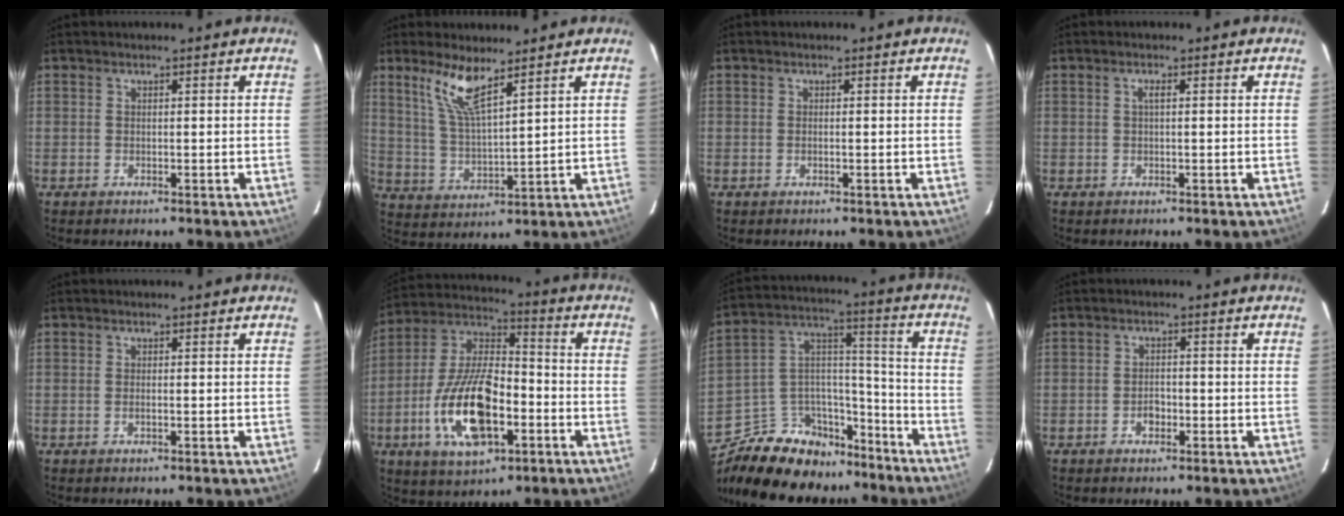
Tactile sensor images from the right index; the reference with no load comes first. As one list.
[{"total": 8.2, "force": [5.6, 1.3, 5.9], "torque": [-0.118, -0.002, 0.119]}, {"total": 0.0}, {"total": 1.0, "force": [0.2, 0.0, 0.9], "torque": [-0.018, 0.003, 0.002]}, {"total": 0.6, "force": [-0.2, 0.0, 0.5], "torque": [-0.010, -0.001, -0.004]}, {"total": 18.5, "force": [-6.3, 8.5, 15.2], "torque": [-0.313, -0.001, -0.112]}, {"total": 20.0, "force": [-15.1, 11.1, 7.0], "torque": [-0.160, 0.076, -0.229]}, {"total": 2.5, "force": [-1.3, 1.7, 1.4], "torque": [-0.027, 0.005, -0.022]}]